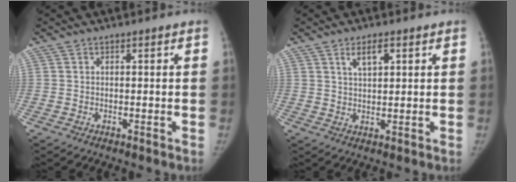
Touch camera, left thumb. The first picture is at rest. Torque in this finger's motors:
{"motor_torque": [0.24, 0.15, 0.64, -0.40, 0.14]}